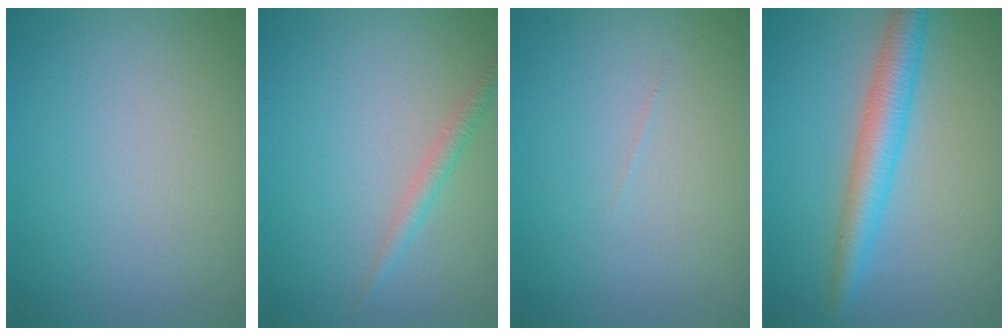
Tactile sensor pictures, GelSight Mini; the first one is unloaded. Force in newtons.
{"total": 1.4, "press": 1.4, "slide": 0.0}
{"total": 0.0}
{"total": 4.3, "press": 4.3, "slide": 0.2}